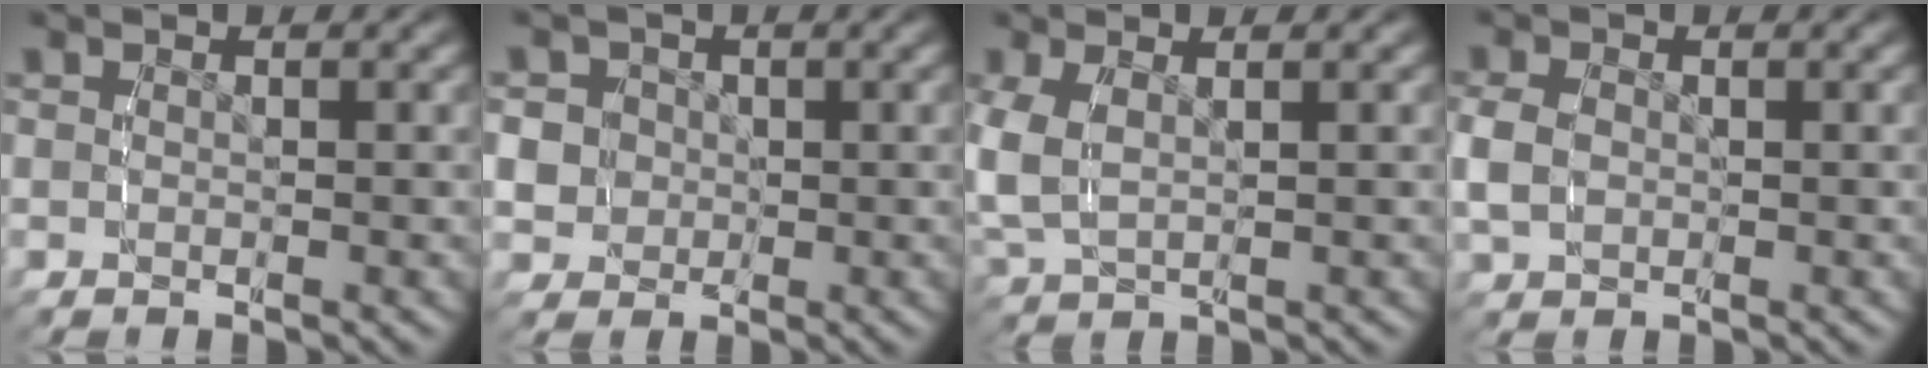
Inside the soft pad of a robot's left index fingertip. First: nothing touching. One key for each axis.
{"total": 5.7, "fx": 0.4, "fy": 5.4, "fz": 2.0, "tx": -0.048, "ty": -0.009, "tz": 0.009}
{"total": 4.3, "fx": 0.5, "fy": 3.2, "fz": 2.9, "tx": -0.091, "ty": -0.013, "tz": 0.023}
{"total": 2.7, "fx": 0.0, "fy": 2.2, "fz": 1.6, "tx": -0.049, "ty": -0.008, "tz": 0.009}